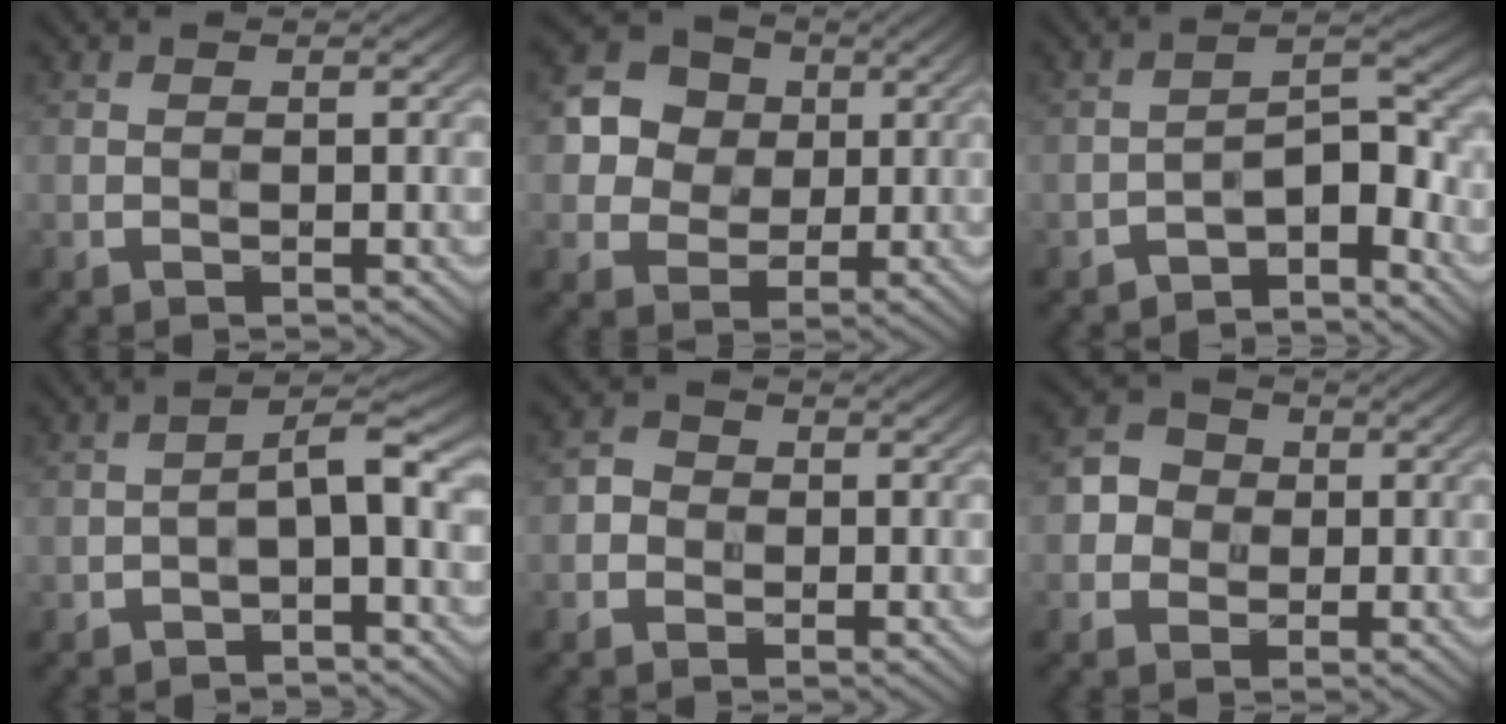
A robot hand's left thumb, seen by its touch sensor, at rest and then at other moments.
{"total": 7.6, "force": [2.0, 6.6, 3.1], "torque": [-0.087, 0.016, 0.023]}
{"total": 5.6, "force": [-4.2, 1.7, 3.3], "torque": [-0.043, 0.015, -0.078]}
{"total": 3.7, "force": [-1.3, 0.9, 3.3], "torque": [-0.054, 0.015, -0.028]}
{"total": 1.9, "force": [-0.5, 1.8, 0.6], "torque": [-0.010, 0.000, -0.016]}
{"total": 3.6, "force": [-0.1, 3.4, 1.2], "torque": [-0.024, 0.008, -0.010]}